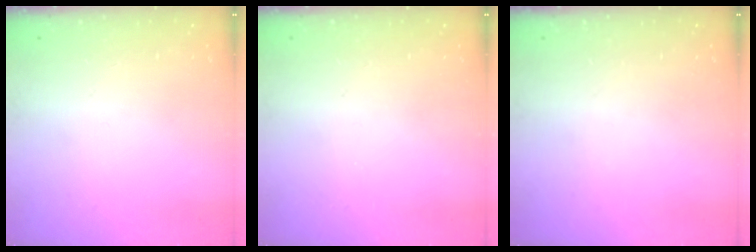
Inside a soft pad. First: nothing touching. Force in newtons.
{"total": 0.0}
{"total": 0.0}